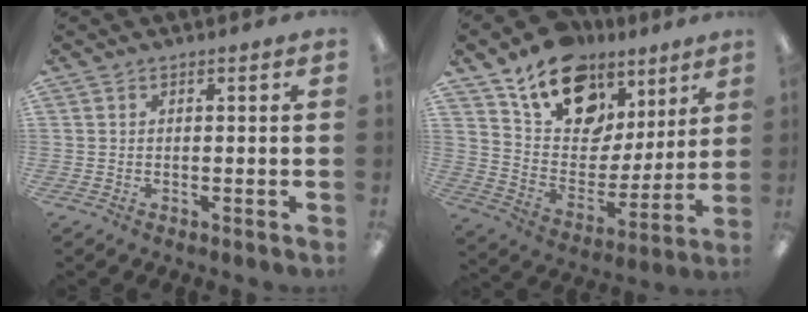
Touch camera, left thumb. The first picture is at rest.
{"total": 17.2, "force": [11.1, 11.0, 7.2], "torque": [-0.127, -0.061, 0.204]}